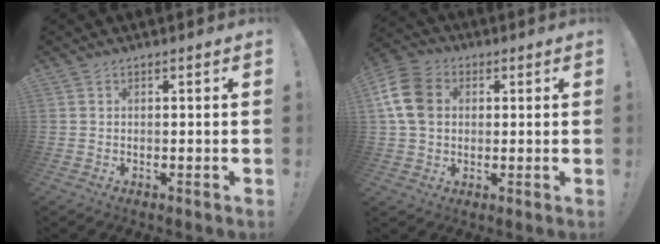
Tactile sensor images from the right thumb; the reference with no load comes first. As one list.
[{"total": 11.4, "force": [2.2, 8.7, 7.1], "torque": [-0.129, 0.007, 0.045]}]